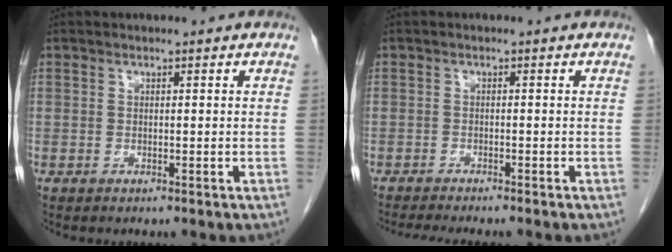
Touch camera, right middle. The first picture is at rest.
{"total": 6.4, "force": [-5.7, 0.3, 3.0], "torque": [-0.038, -0.015, -0.084]}